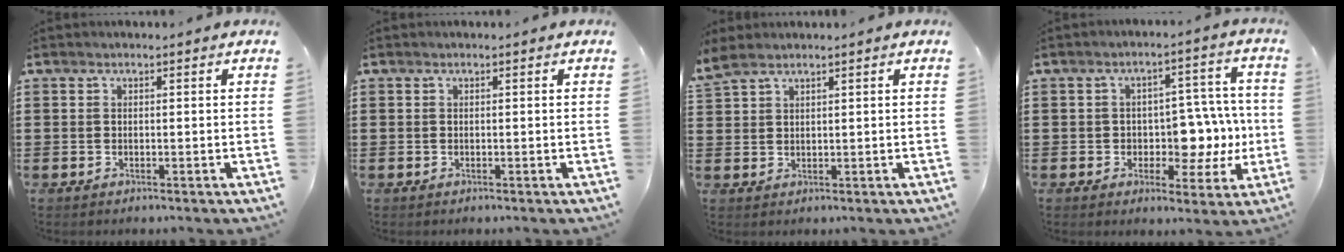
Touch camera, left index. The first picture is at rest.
{"total": 0.0}
{"total": 2.8, "force": [2.3, 0.9, 1.3], "torque": [-0.032, 0.002, 0.043]}
{"total": 7.1, "force": [-0.2, 5.2, 4.9], "torque": [-0.077, 0.002, -0.006]}